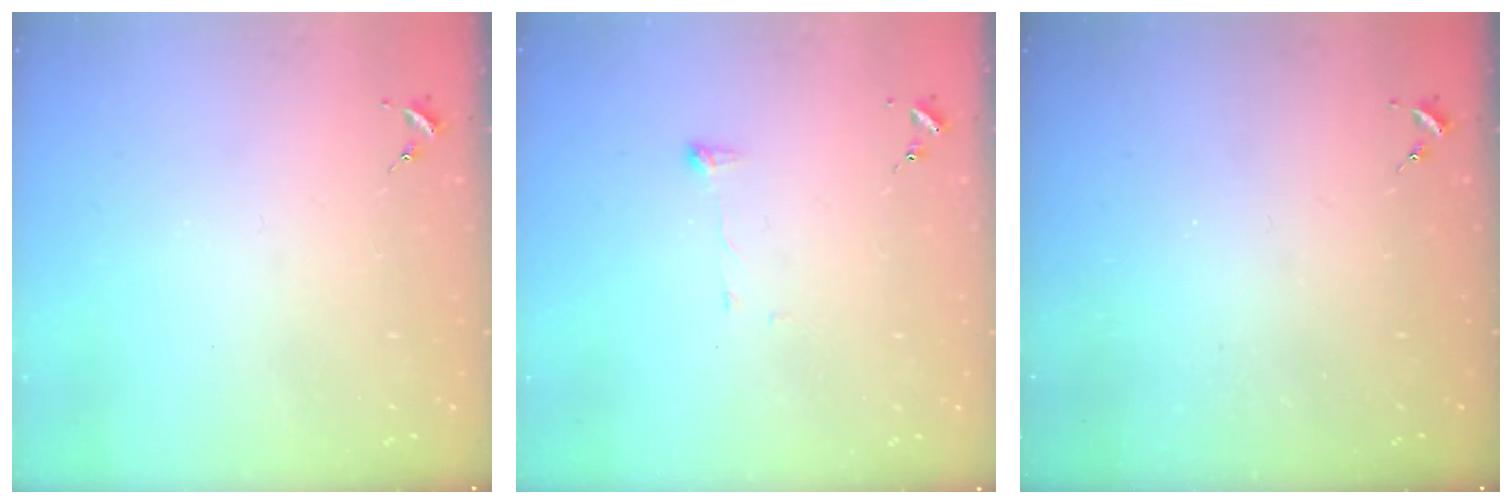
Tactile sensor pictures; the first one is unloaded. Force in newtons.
{"total": 3.5, "press": 3.5, "slide": 0.5}
{"total": 0.0}